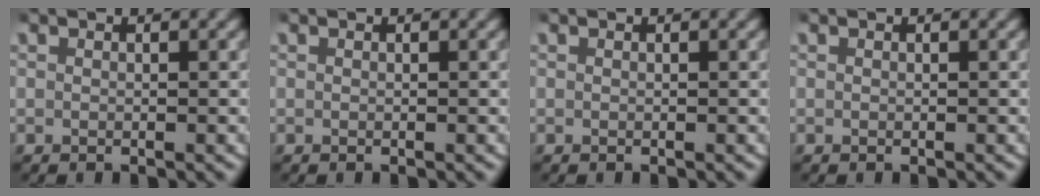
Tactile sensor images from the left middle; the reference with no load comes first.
{"total": 0.0}
{"total": 0.0}
{"total": 0.0}